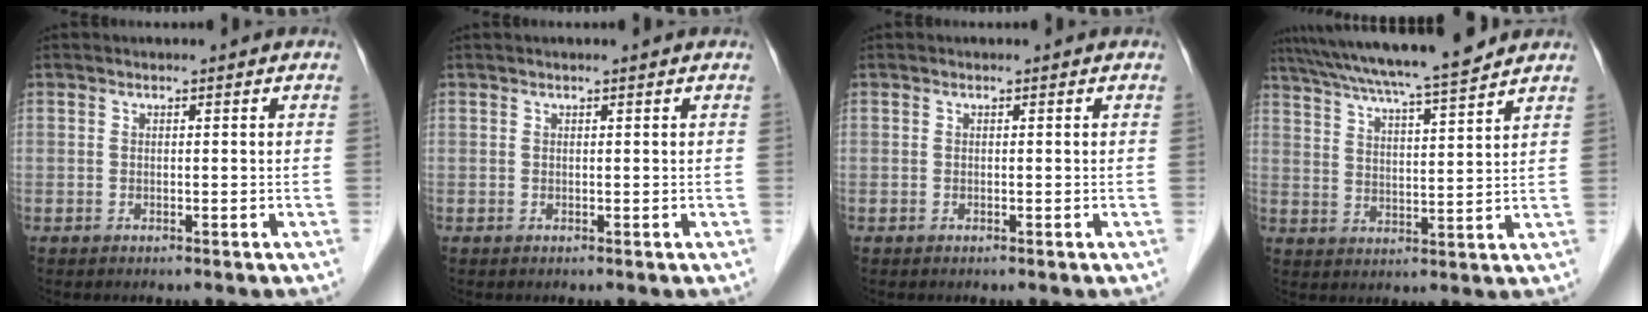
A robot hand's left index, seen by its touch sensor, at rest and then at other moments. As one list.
[{"total": 0.8, "force": [0.6, -0.1, 0.5], "torque": [-0.007, 0.007, 0.012]}, {"total": 0.0}, {"total": 15.5, "force": [13.6, -0.1, 7.6], "torque": [-0.137, 0.019, 0.208]}]